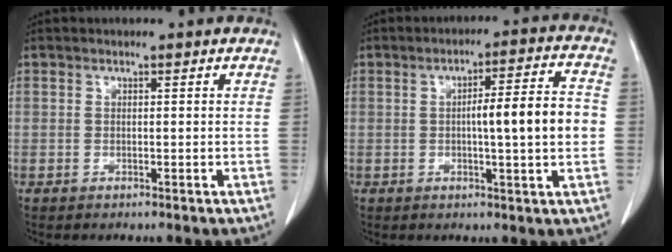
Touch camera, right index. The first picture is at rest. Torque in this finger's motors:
{"motor_torque": [0.40, 0.08, 0.23, 0.05]}